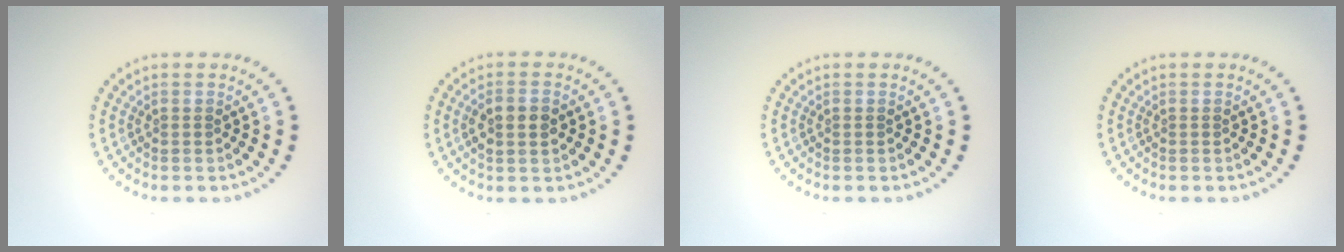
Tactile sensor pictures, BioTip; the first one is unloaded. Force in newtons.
{"total": 2.3, "press": 2.3, "slide": 0.0}
{"total": 0.0}
{"total": 0.0}